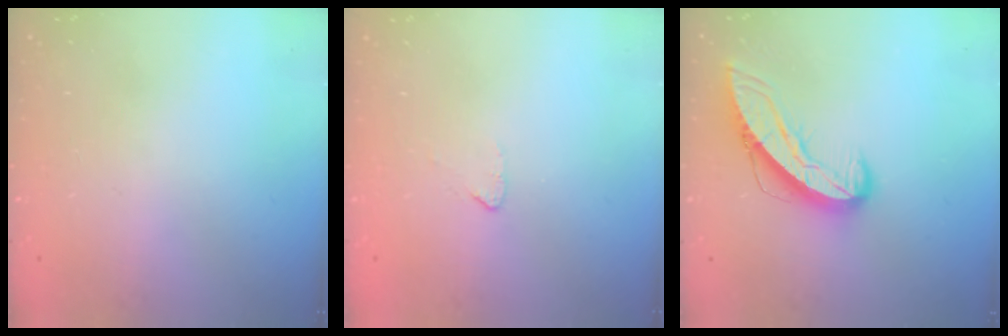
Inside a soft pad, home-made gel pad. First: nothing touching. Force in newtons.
{"total": 2.7, "press": 2.7, "slide": 0.2}
{"total": 9.8, "press": 9.7, "slide": 1.1}